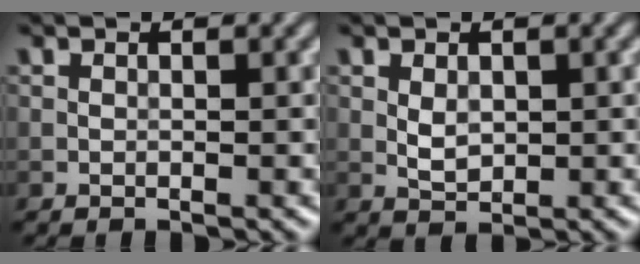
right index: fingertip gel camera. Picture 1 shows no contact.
{"total": 1.7, "force": [0.3, 1.2, 1.2], "torque": [-0.024, -0.003, 0.011]}